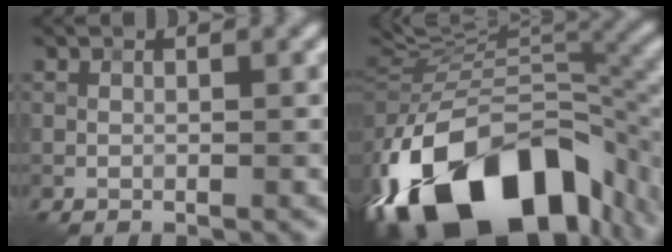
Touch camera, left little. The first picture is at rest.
{"total": 16.9, "force": [-9.4, 8.0, 11.4], "torque": [-0.213, 0.006, -0.159]}